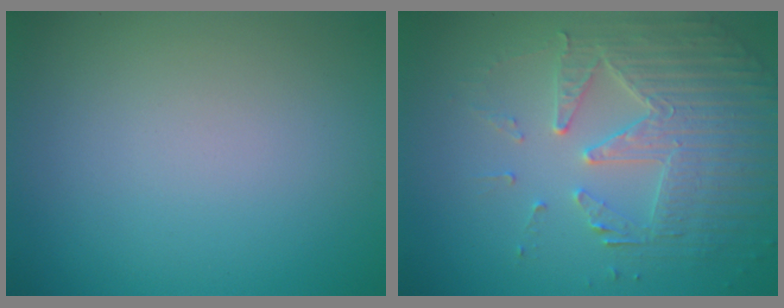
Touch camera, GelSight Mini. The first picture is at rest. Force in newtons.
{"total": 5.0, "press": 4.4, "slide": 2.4}